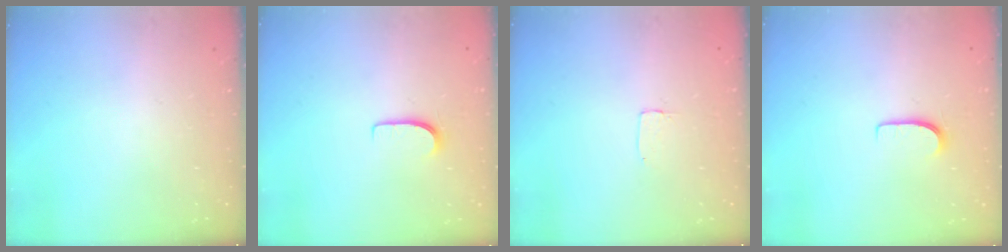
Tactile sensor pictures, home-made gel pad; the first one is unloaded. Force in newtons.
{"total": 5.4, "press": 5.3, "slide": 0.5}
{"total": 2.0, "press": 2.0, "slide": 0.0}
{"total": 5.4, "press": 5.3, "slide": 0.5}